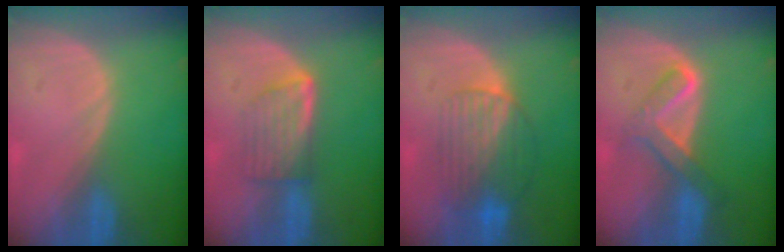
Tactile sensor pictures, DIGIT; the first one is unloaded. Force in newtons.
{"total": 5.7, "press": 5.3, "slide": 2.2}
{"total": 7.8, "press": 7.4, "slide": 2.4}
{"total": 5.2, "press": 5.1, "slide": 0.3}